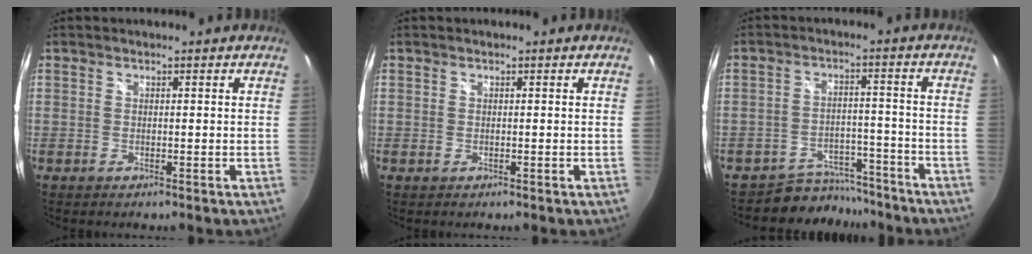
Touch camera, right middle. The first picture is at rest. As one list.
[{"total": 0.0}, {"total": 8.4, "force": [-7.6, 3.5, 0.0], "torque": [-0.011, 0.022, -0.111]}]